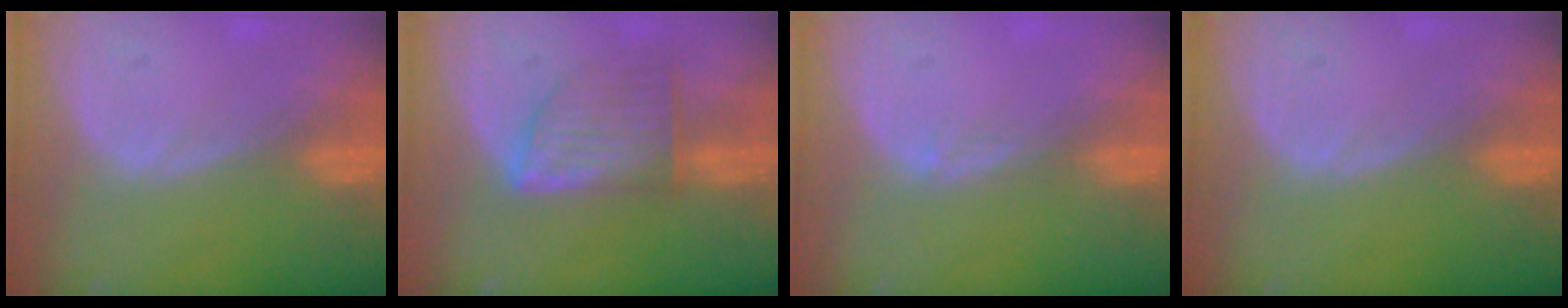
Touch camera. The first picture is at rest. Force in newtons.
{"total": 7.3, "press": 6.6, "slide": 3.2}
{"total": 1.0, "press": 0.7, "slide": 0.7}
{"total": 0.0}